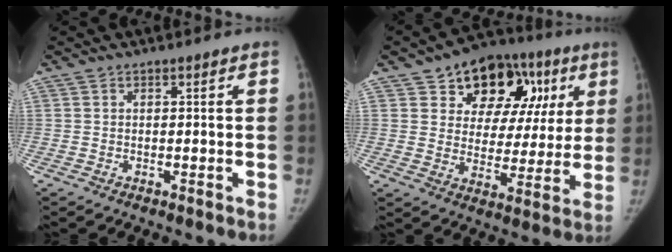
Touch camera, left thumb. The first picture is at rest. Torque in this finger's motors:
{"motor_torque": [0.73, 0.99, 0.13, 0.07, 0.04]}